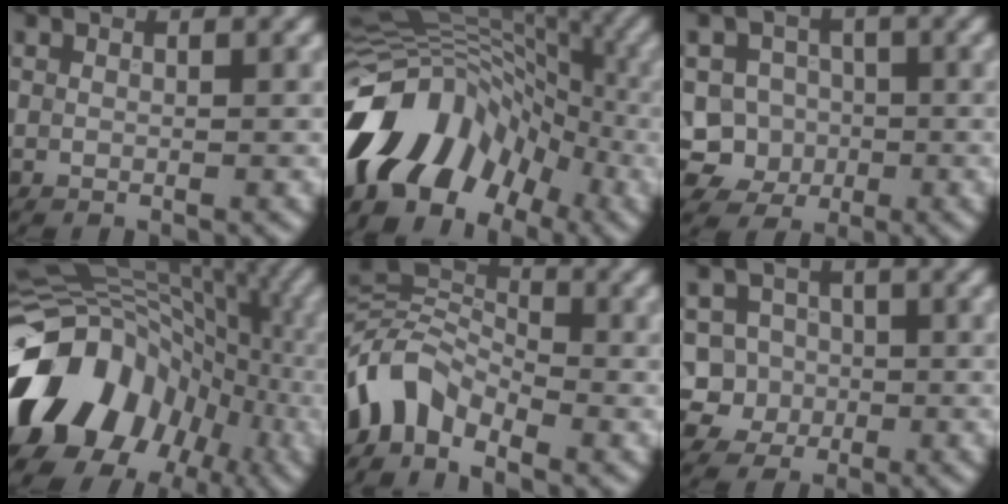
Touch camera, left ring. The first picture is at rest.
{"total": 14.1, "force": [-5.9, 9.2, 8.8], "torque": [-0.162, 0.015, -0.115]}
{"total": 5.1, "force": [-1.1, 4.8, 1.3], "torque": [-0.002, 0.012, -0.042]}
{"total": 15.2, "force": [-3.6, 11.7, 9.1], "torque": [-0.165, 0.005, -0.081]}
{"total": 5.4, "force": [-3.0, 3.3, 3.1], "torque": [-0.051, 0.006, -0.073]}
{"total": 5.4, "force": [-1.0, 5.1, 1.4], "torque": [-0.002, 0.023, -0.040]}